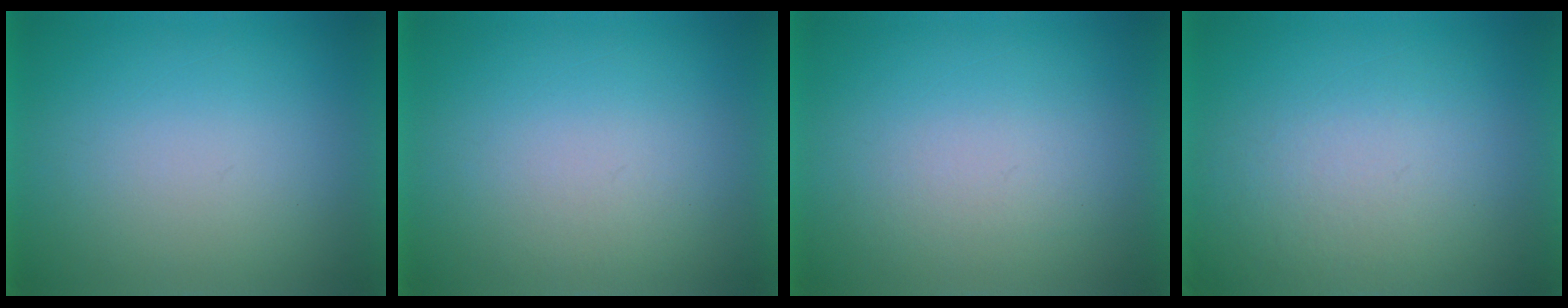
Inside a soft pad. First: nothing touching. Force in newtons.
{"total": 1.1}
{"total": 1.4}
{"total": 4.0}